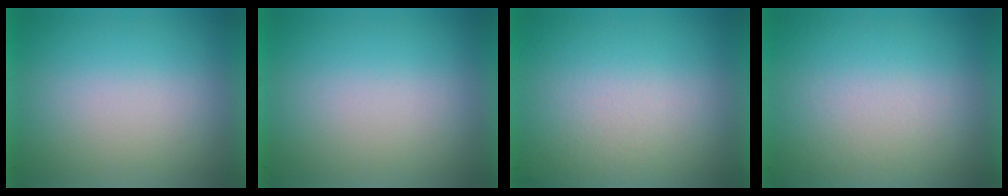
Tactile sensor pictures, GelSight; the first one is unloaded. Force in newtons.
{"total": 0.0}
{"total": 2.7}
{"total": 2.7}